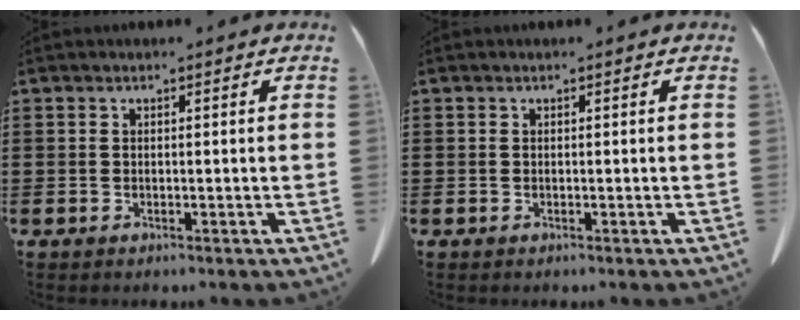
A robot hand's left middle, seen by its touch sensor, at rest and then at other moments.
{"total": 0.0}